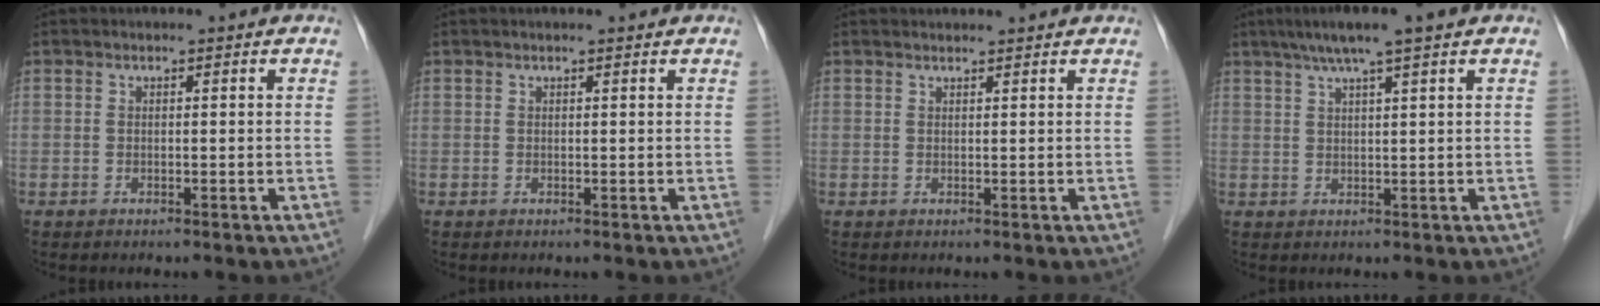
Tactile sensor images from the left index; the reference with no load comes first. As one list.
[{"total": 2.3, "force": [2.1, 0.2, 1.0], "torque": [-0.012, 0.018, 0.025]}, {"total": 3.2, "force": [3.1, 0.2, 0.5], "torque": [-0.012, 0.019, 0.039]}, {"total": 6.6, "force": [4.6, -0.6, 4.6], "torque": [-0.079, 0.023, 0.078]}]